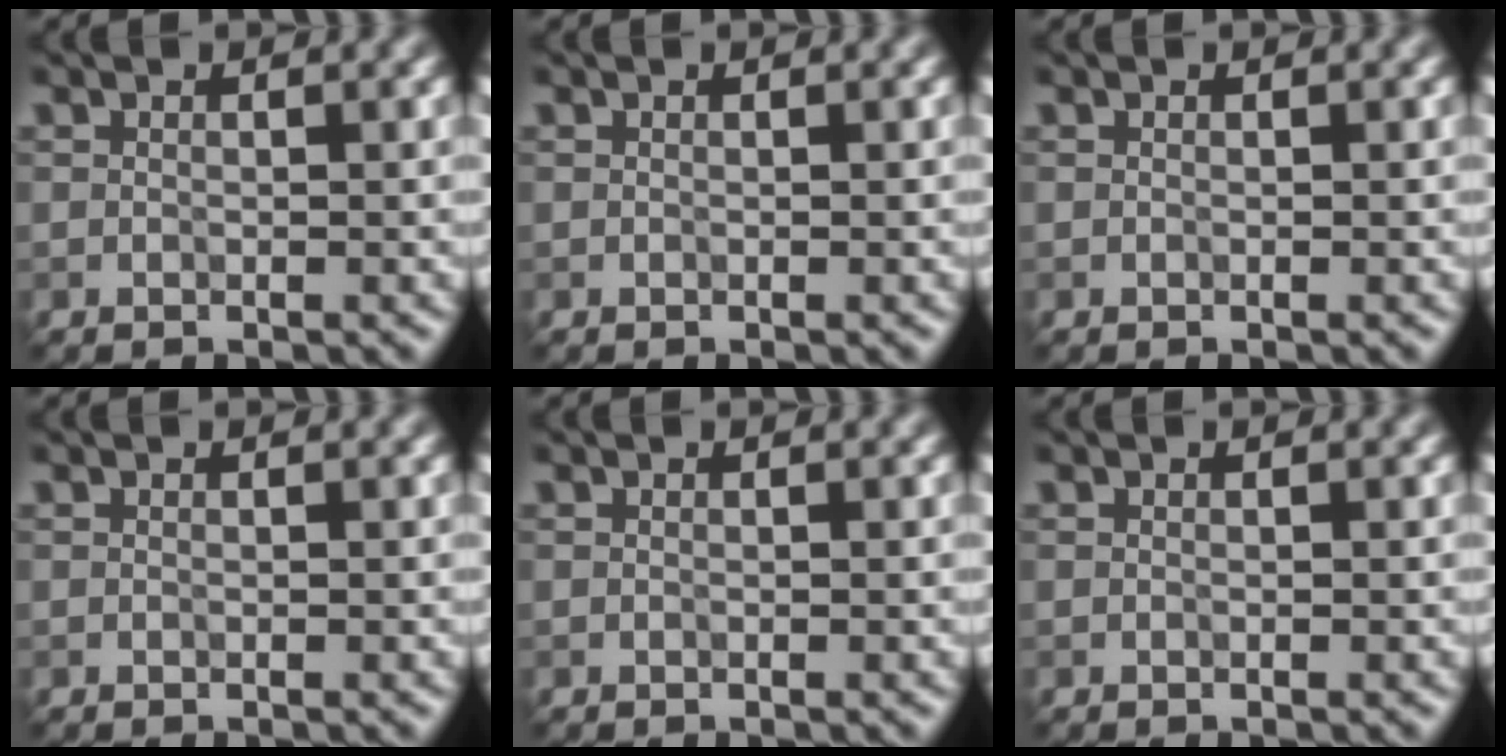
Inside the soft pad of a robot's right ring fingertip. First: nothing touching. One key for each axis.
{"total": 0.0}
{"total": 0.0}
{"total": 0.0}
{"total": 0.0}
{"total": 0.0}